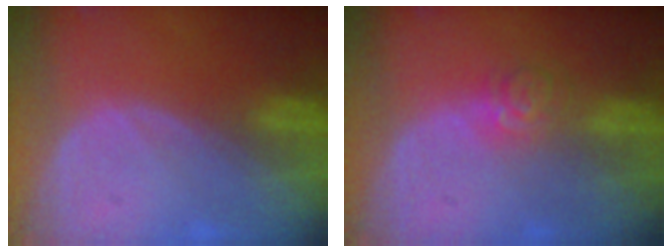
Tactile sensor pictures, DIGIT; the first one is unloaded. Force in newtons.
{"total": 3.6, "press": 3.5, "slide": 0.7}